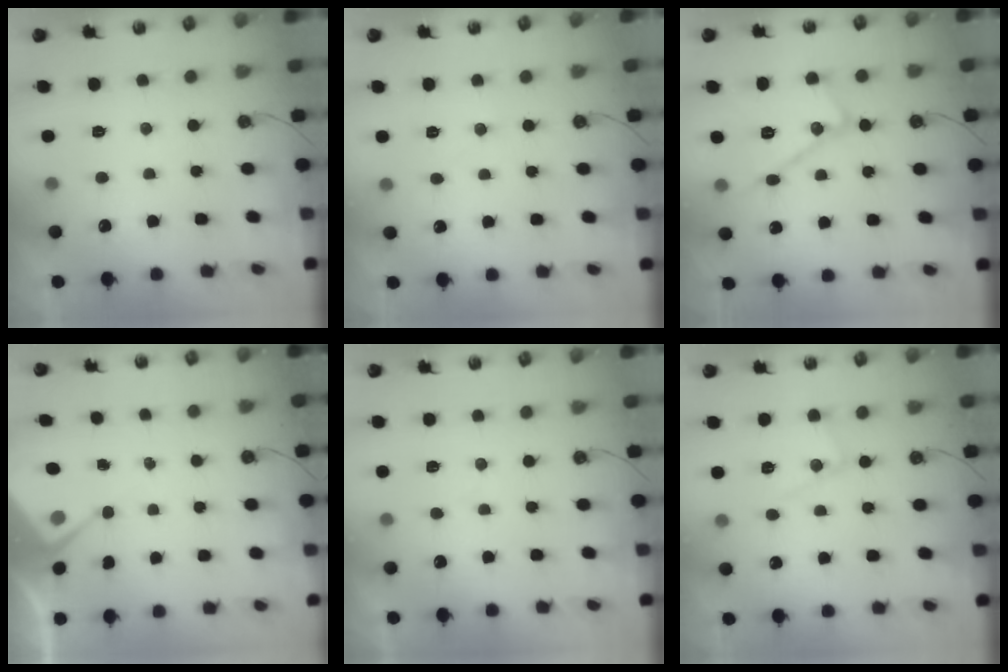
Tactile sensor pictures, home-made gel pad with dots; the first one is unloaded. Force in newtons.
{"total": 5.7, "press": 5.7, "slide": 0.9}
{"total": 14.4, "press": 14.4, "slide": 0.8}
{"total": 3.9, "press": 3.9, "slide": 0.5}
{"total": 4.8, "press": 4.8, "slide": 0.6}
{"total": 10.7, "press": 10.7, "slide": 0.8}